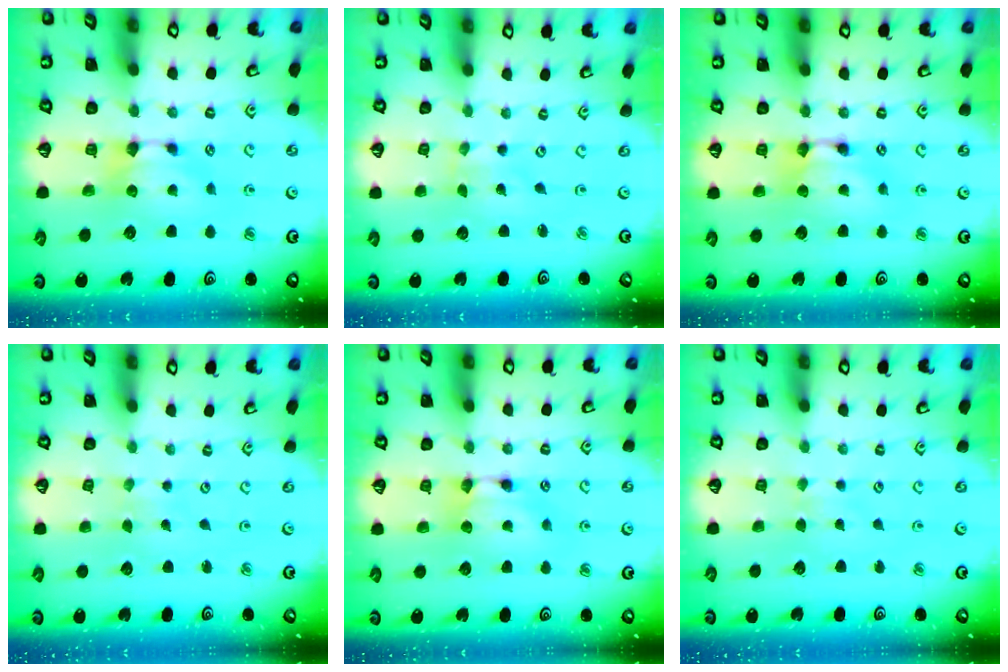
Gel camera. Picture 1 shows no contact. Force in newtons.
{"total": 5.0, "press": 5.0, "slide": 0.8}
{"total": 2.1, "press": 2.1, "slide": 0.0}
{"total": 5.7, "press": 5.7, "slide": 0.2}
{"total": 1.6, "press": 1.6, "slide": 0.1}
{"total": 3.4, "press": 3.4, "slide": 0.5}